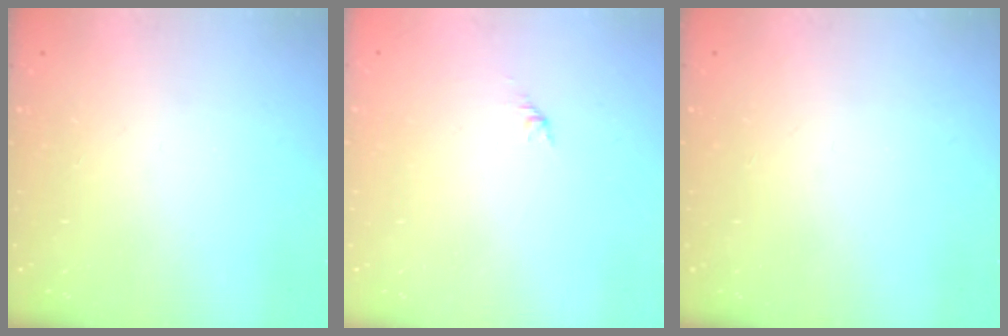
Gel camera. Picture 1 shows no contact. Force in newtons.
{"total": 1.7, "press": 1.6, "slide": 0.7}
{"total": 0.0}